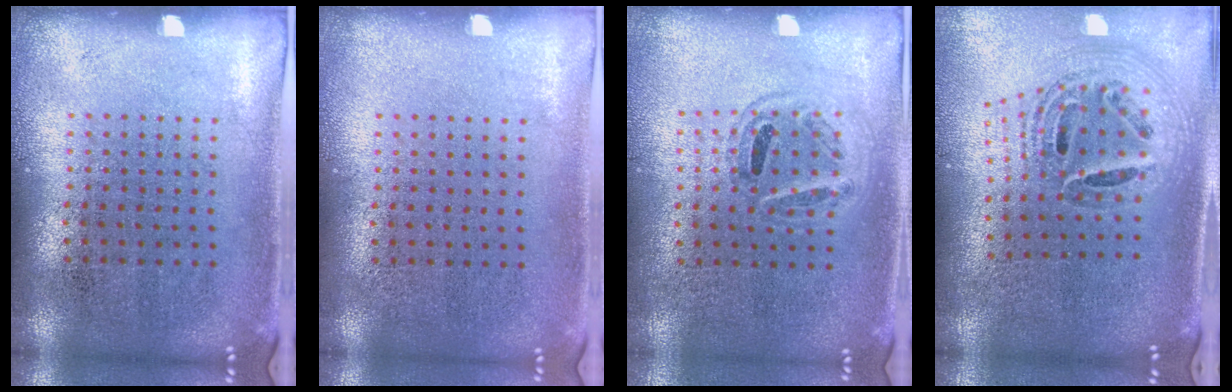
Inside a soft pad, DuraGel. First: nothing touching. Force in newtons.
{"total": 0.0}
{"total": 0.9, "press": 0.9, "slide": 0.1}
{"total": 1.5, "press": 1.3, "slide": 0.8}